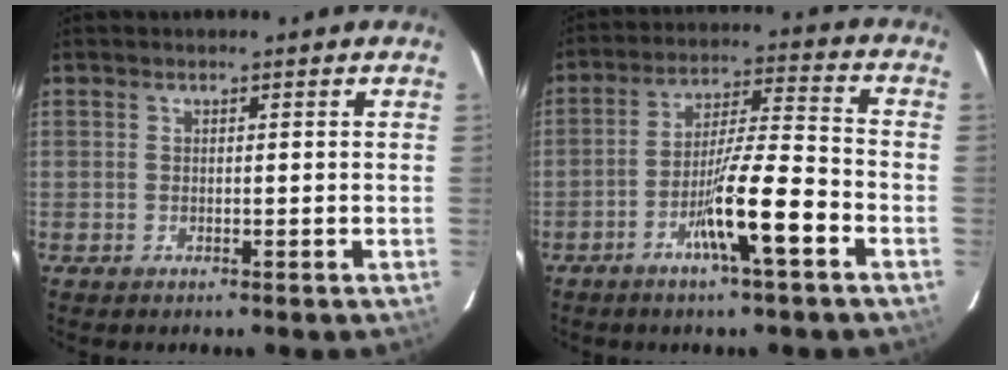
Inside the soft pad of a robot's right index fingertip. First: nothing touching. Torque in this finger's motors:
{"motor_torque": [1.49, -0.66, 0.85, 0.20]}